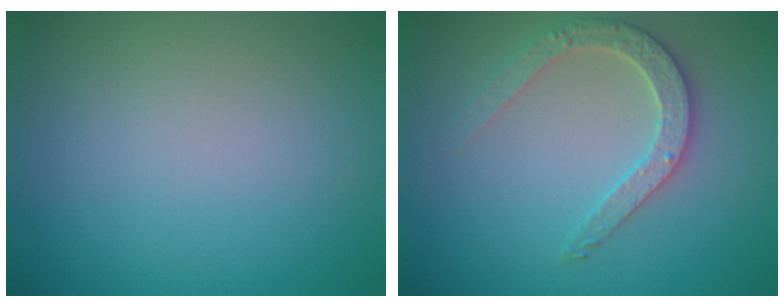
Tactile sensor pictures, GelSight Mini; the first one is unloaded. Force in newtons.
{"total": 3.1, "press": 3.0, "slide": 0.7}